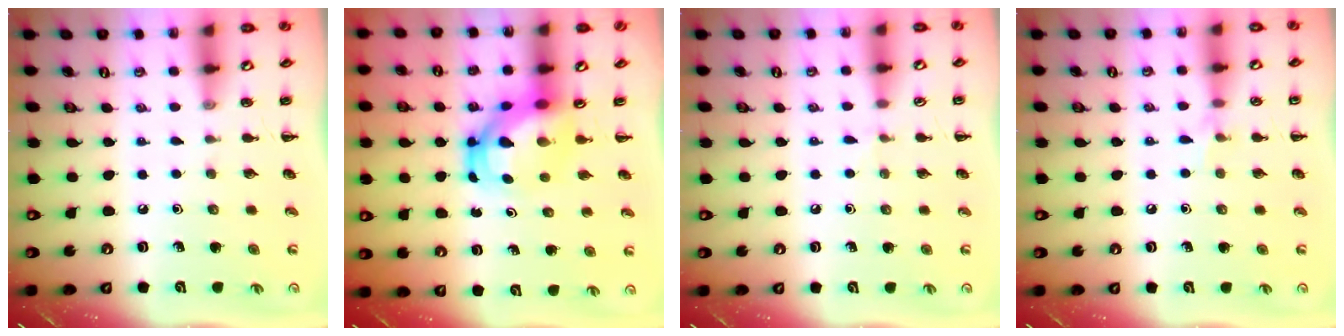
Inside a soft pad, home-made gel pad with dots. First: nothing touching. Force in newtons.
{"total": 6.2, "press": 5.9, "slide": 1.8}
{"total": 2.8, "press": 2.5, "slide": 1.1}
{"total": 5.3, "press": 5.0, "slide": 1.8}